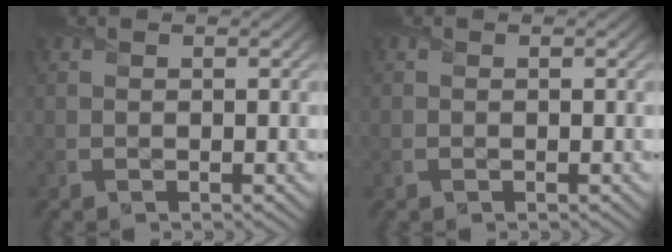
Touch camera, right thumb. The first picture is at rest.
{"total": 0.0}